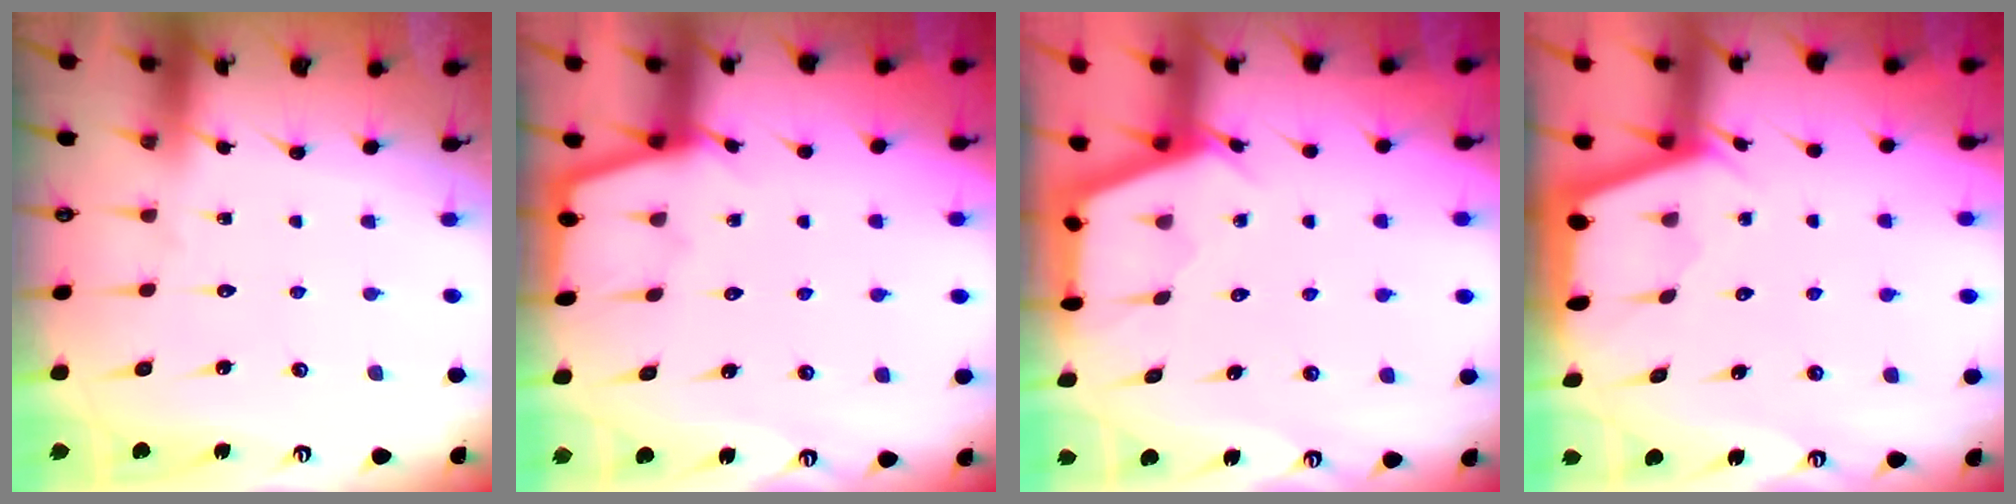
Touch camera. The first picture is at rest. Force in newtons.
{"total": 2.7, "press": 2.7, "slide": 0.3}
{"total": 2.6, "press": 2.6, "slide": 0.3}
{"total": 2.6, "press": 2.6, "slide": 0.1}